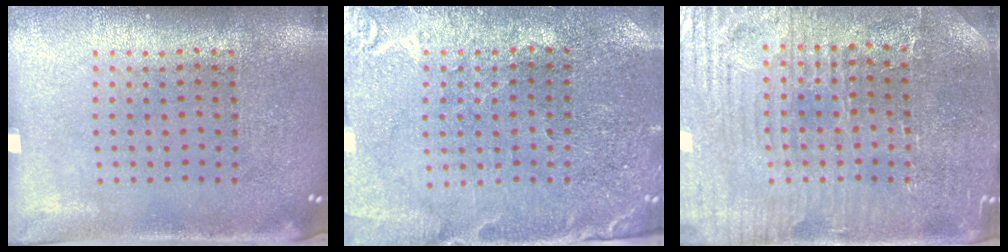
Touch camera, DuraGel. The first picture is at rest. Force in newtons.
{"total": 0.5, "press": 0.5, "slide": 0.2}
{"total": 4.1, "press": 4.0, "slide": 0.9}